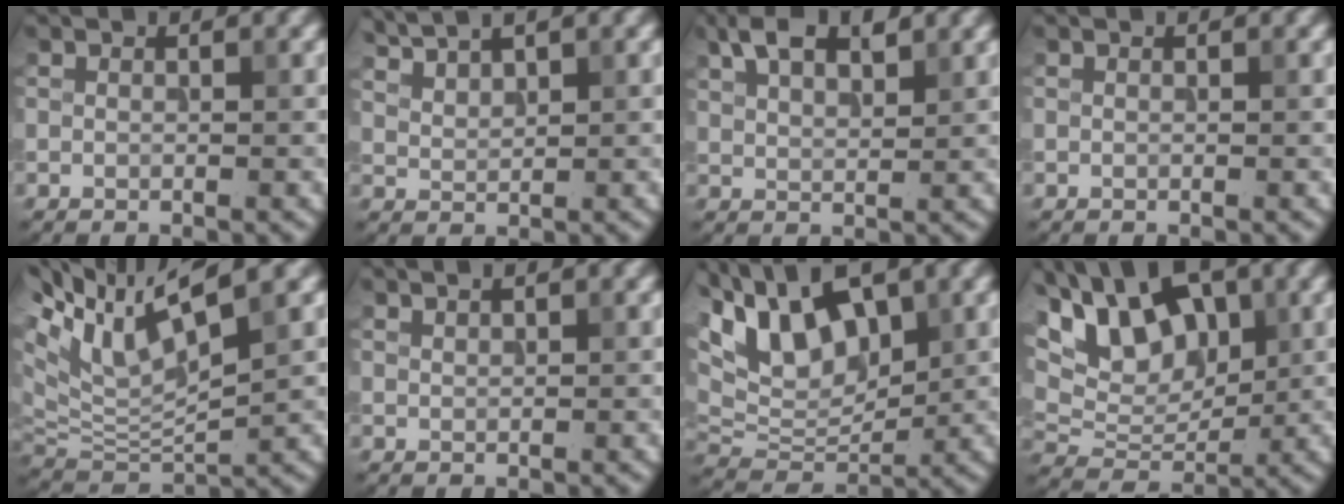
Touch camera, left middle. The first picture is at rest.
{"total": 2.8, "force": [2.5, 0.5, 1.2], "torque": [-0.023, 0.007, 0.053]}
{"total": 4.7, "force": [2.9, 2.1, 3.0], "torque": [-0.062, 0.010, 0.054]}
{"total": 0.0}
{"total": 9.4, "force": [4.7, 3.1, 7.6], "torque": [-0.164, 0.015, 0.086]}
{"total": 0.6, "force": [0.5, 0.1, 0.2], "torque": [0.001, 0.000, 0.011]}
{"total": 11.7, "force": [6.2, 5.7, 8.1], "torque": [-0.150, 0.021, 0.098]}
{"total": 9.6, "force": [4.8, 5.2, 6.5], "torque": [-0.107, 0.011, 0.068]}